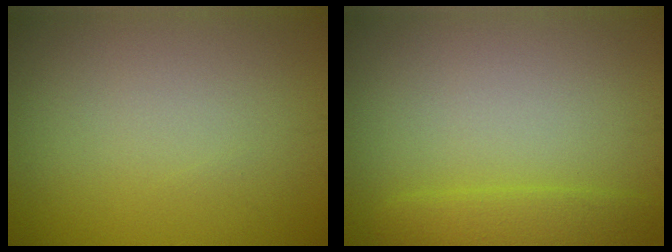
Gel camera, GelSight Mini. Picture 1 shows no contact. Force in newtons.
{"total": 2.4, "press": 2.4, "slide": 0.2}